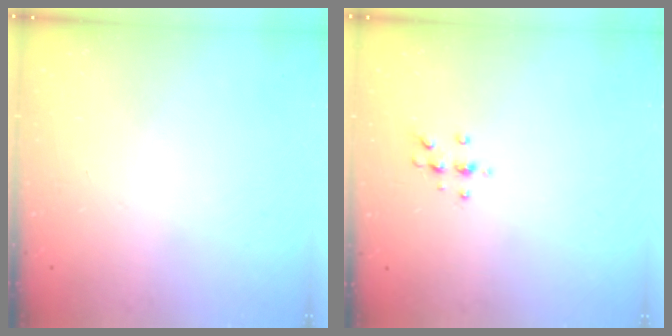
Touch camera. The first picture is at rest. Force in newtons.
{"total": 5.7, "press": 5.5, "slide": 1.6}